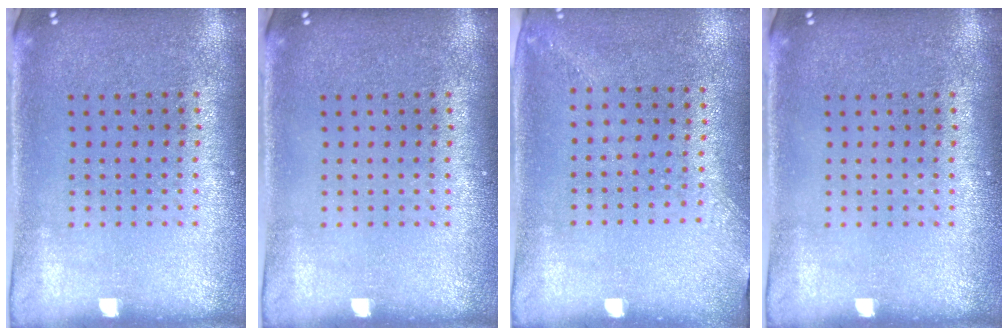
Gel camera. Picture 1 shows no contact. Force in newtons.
{"total": 0.0}
{"total": 1.3, "press": 1.0, "slide": 0.8}
{"total": 0.0}